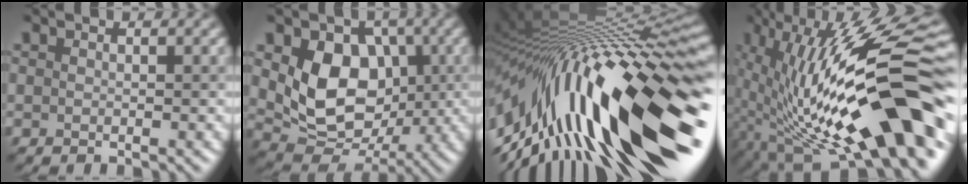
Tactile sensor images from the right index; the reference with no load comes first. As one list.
[{"total": 8.5, "force": [1.1, 6.5, 5.4], "torque": [-0.098, -0.018, 0.021]}, {"total": 19.5, "force": [-0.6, 6.2, 18.5], "torque": [-0.294, 0.009, -0.019]}, {"total": 17.6, "force": [-2.1, 6.0, 16.4], "torque": [-0.267, 0.022, -0.042]}]